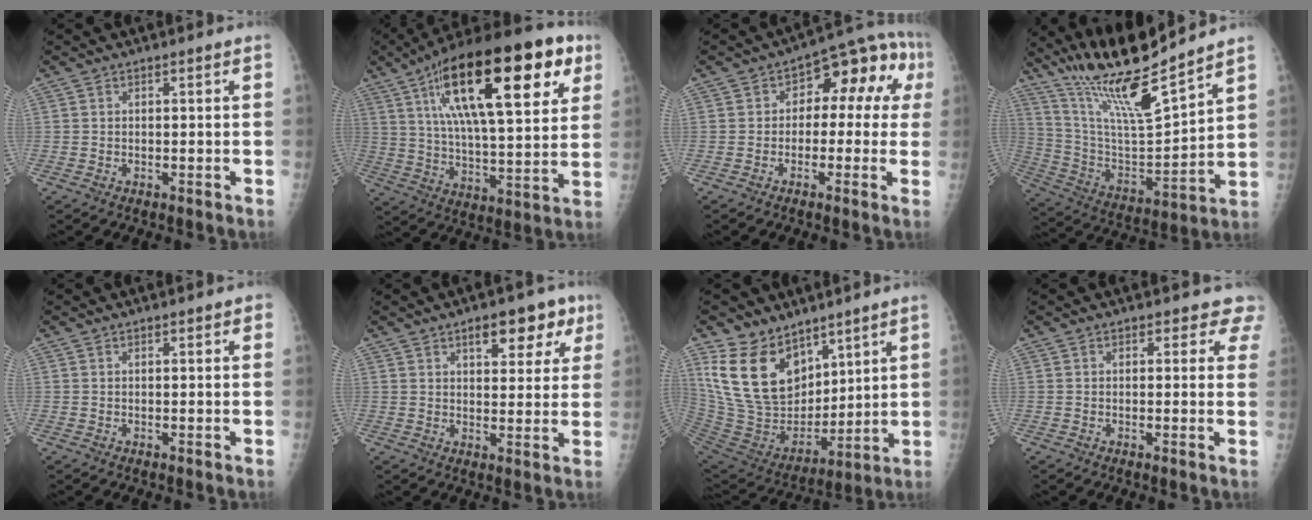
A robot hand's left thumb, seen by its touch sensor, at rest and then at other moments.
{"total": 28.7, "force": [12.5, 10.2, 23.7], "torque": [-0.360, -0.010, 0.197]}
{"total": 11.3, "force": [0.9, 7.3, 8.6], "torque": [-0.053, 0.051, -0.004]}
{"total": 19.0, "force": [15.6, 1.3, 10.8], "torque": [-0.174, -0.083, 0.297]}
{"total": 1.4, "force": [0.6, 0.6, 1.1], "torque": [-0.009, 0.002, 0.005]}
{"total": 9.5, "force": [5.1, 4.8, 6.4], "torque": [-0.045, -0.015, 0.066]}
{"total": 19.2, "force": [11.8, 11.8, 9.6], "torque": [-0.146, -0.058, 0.243]}
{"total": 3.7, "force": [2.8, 2.1, 1.1], "torque": [0.025, -0.010, 0.015]}